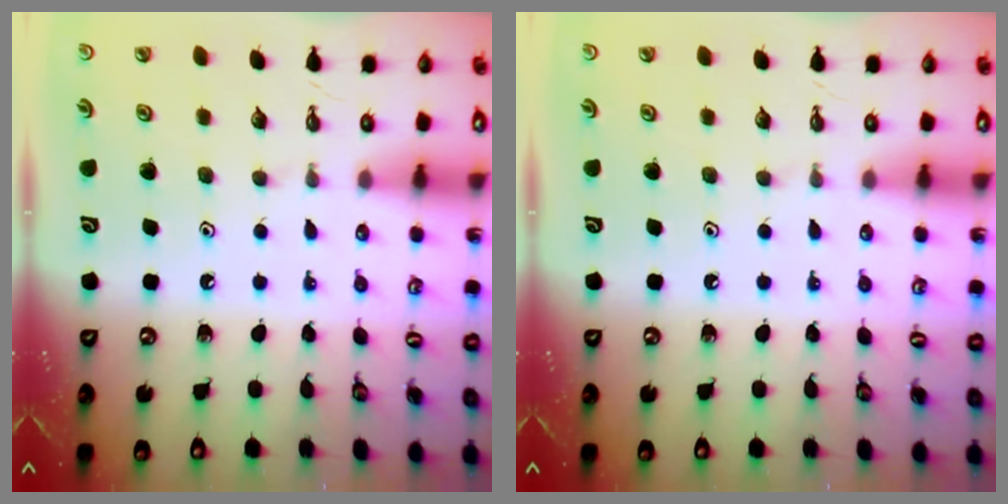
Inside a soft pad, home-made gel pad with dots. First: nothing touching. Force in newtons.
{"total": 0.0}